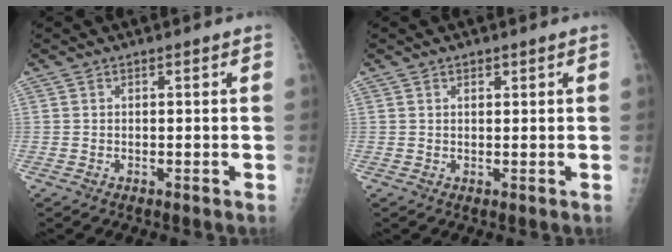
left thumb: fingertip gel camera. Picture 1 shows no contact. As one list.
[{"total": 1.3, "force": [0.8, 0.8, 0.6], "torque": [-0.003, -0.003, 0.011]}]